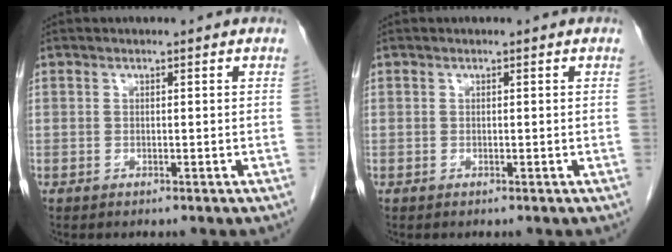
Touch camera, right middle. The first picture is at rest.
{"total": 0.0}